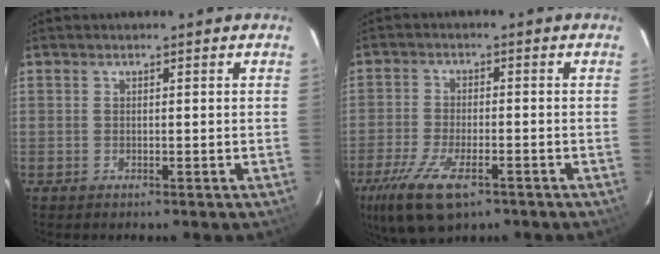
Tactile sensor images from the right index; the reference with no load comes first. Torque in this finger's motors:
{"motor_torque": [1.29, -0.85, 0.48, 0.07]}